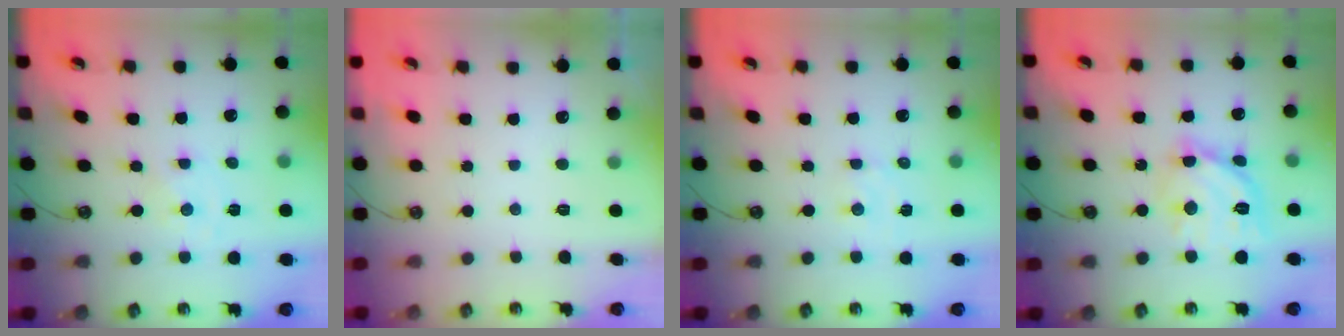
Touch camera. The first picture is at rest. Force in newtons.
{"total": 0.0}
{"total": 1.2, "press": 1.2, "slide": 0.1}
{"total": 14.9, "press": 14.8, "slide": 1.2}